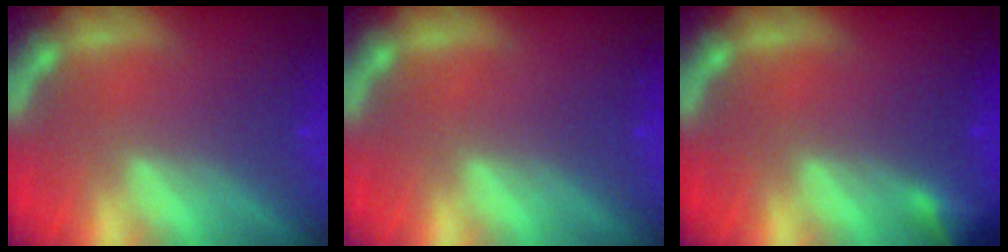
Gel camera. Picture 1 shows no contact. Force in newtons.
{"total": 0.0}
{"total": 1.9}